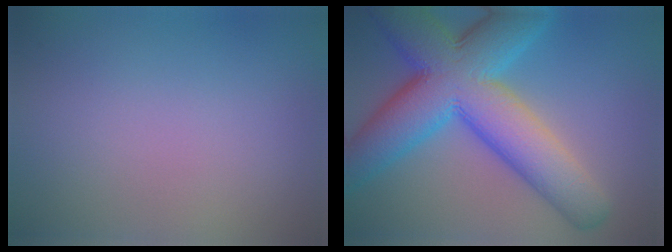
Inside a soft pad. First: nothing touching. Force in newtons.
{"total": 12.9, "press": 12.9, "slide": 0.4}